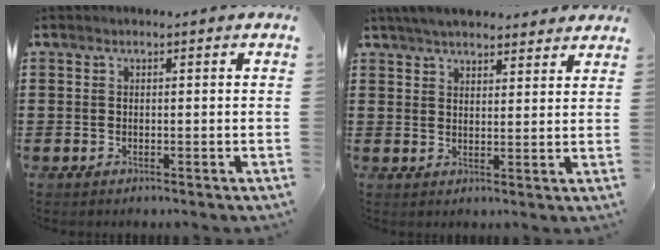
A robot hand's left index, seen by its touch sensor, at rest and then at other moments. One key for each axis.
{"total": 4.6, "fx": 4.4, "fy": 0.6, "fz": 1.2, "tx": -0.035, "ty": -0.006, "tz": 0.082}